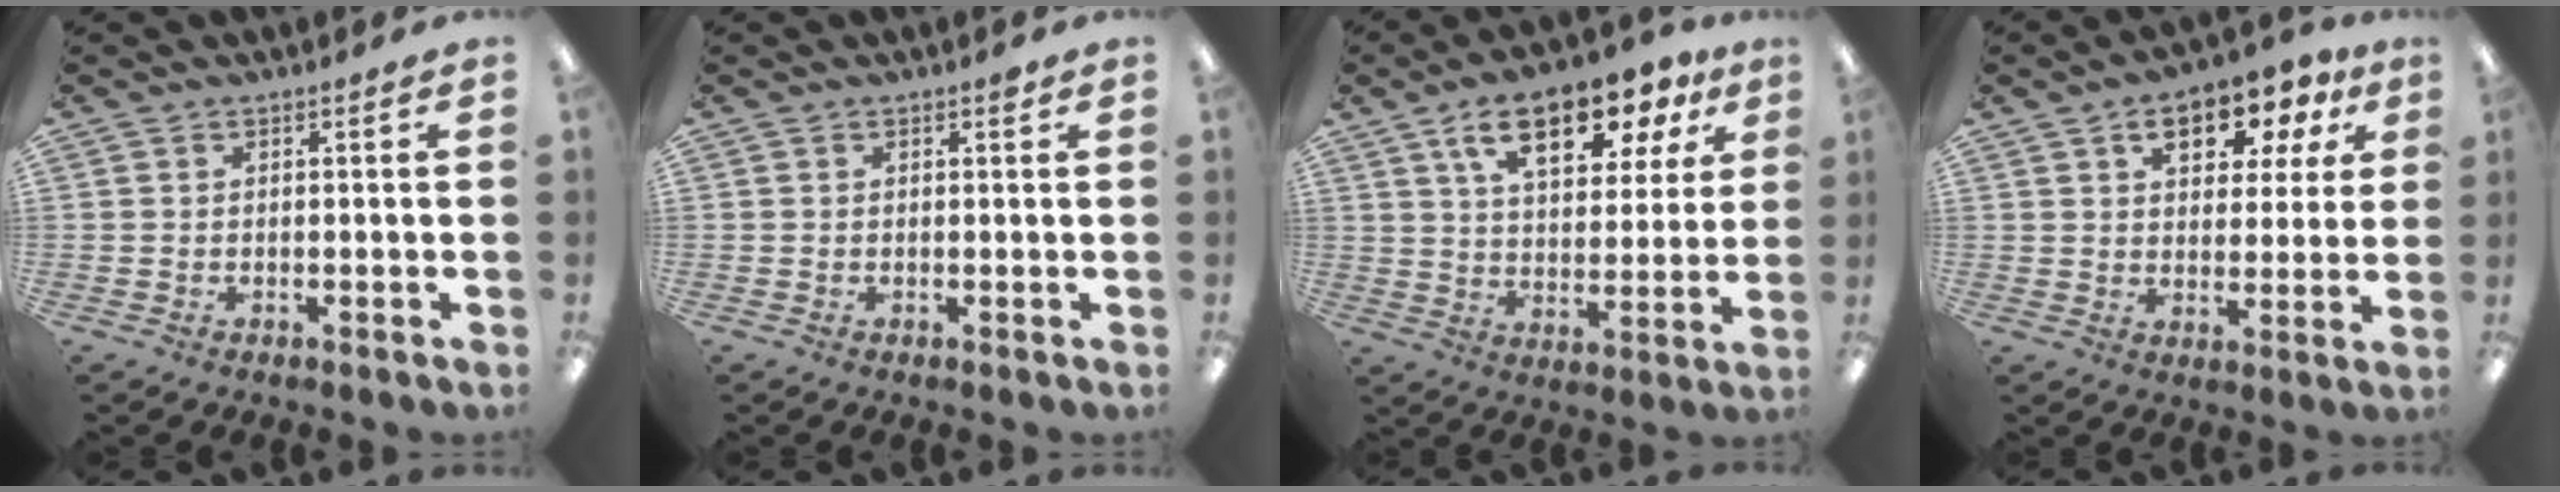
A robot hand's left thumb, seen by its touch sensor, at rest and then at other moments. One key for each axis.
{"total": 0.9, "fx": 0.6, "fy": 0.3, "fz": 0.6, "tx": -0.005, "ty": -0.002, "tz": 0.008}
{"total": 16.2, "fx": 9.7, "fy": 7.5, "fz": 10.5, "tx": -0.162, "ty": -0.033, "tz": 0.165}
{"total": 10.8, "fx": 5.7, "fy": 5.9, "fz": 6.9, "tx": -0.089, "ty": -0.016, "tz": 0.095}